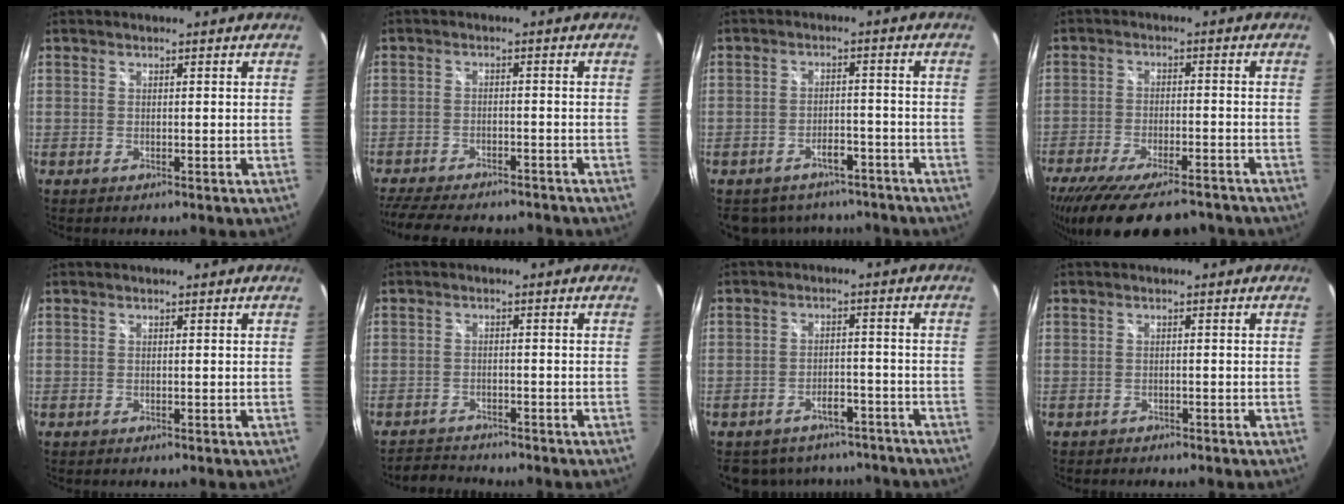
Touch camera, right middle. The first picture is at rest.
{"total": 14.1, "force": [-11.9, 4.2, 6.2], "torque": [-0.141, -0.022, -0.179]}
{"total": 10.8, "force": [-8.8, 5.5, 3.2], "torque": [-0.074, 0.012, -0.108]}
{"total": 18.7, "force": [-15.2, 5.0, 9.6], "torque": [-0.193, -0.039, -0.228]}
{"total": 0.0}
{"total": 3.3, "force": [-3.2, 0.7, -0.2], "torque": [-0.011, 0.009, -0.061]}
{"total": 13.8, "force": [-11.6, 6.1, 4.1], "torque": [-0.096, 0.023, -0.147]}
{"total": 1.2, "force": [-1.0, 0.6, 0.2], "torque": [-0.009, 0.000, -0.014]}